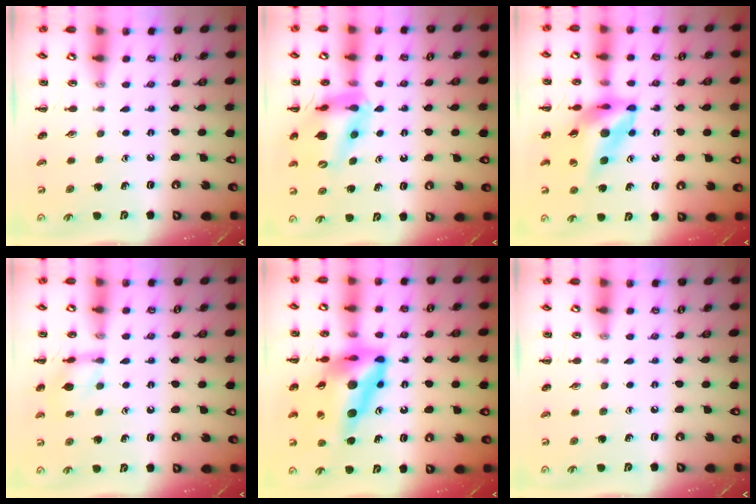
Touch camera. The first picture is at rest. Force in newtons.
{"total": 15.8, "press": 15.1, "slide": 4.7}
{"total": 13.2, "press": 12.5, "slide": 4.3}
{"total": 10.0, "press": 10.0, "slide": 0.6}
{"total": 18.9, "press": 18.0, "slide": 5.8}
{"total": 0.0}